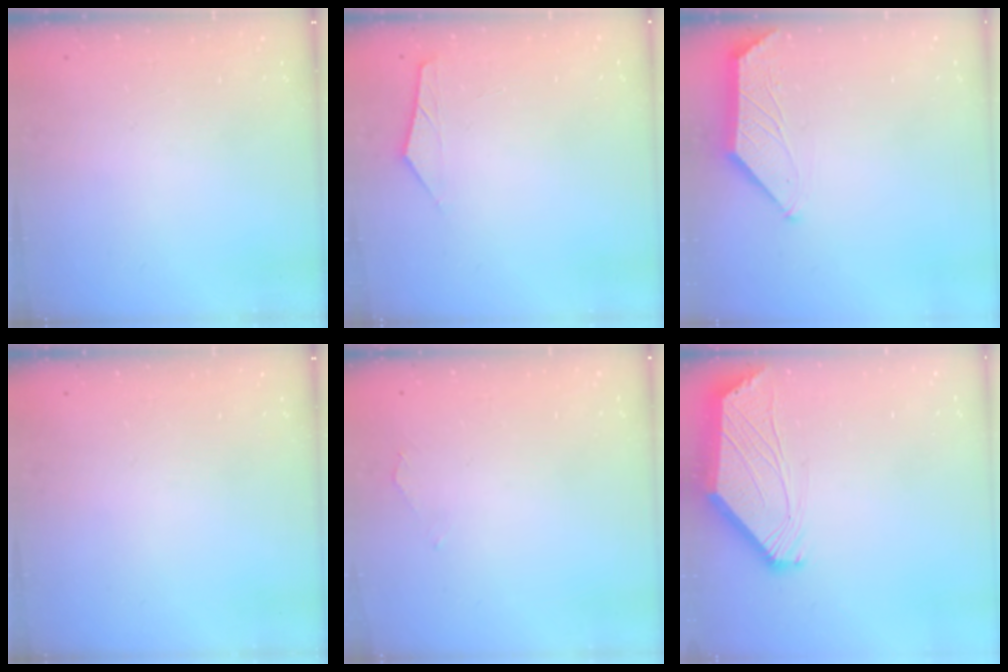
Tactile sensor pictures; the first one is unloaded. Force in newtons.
{"total": 1.5, "press": 1.5, "slide": 0.3}
{"total": 1.2, "press": 1.1, "slide": 0.3}
{"total": 0.0}
{"total": 1.0, "press": 1.0, "slide": 0.2}
{"total": 2.4, "press": 2.4, "slide": 0.6}